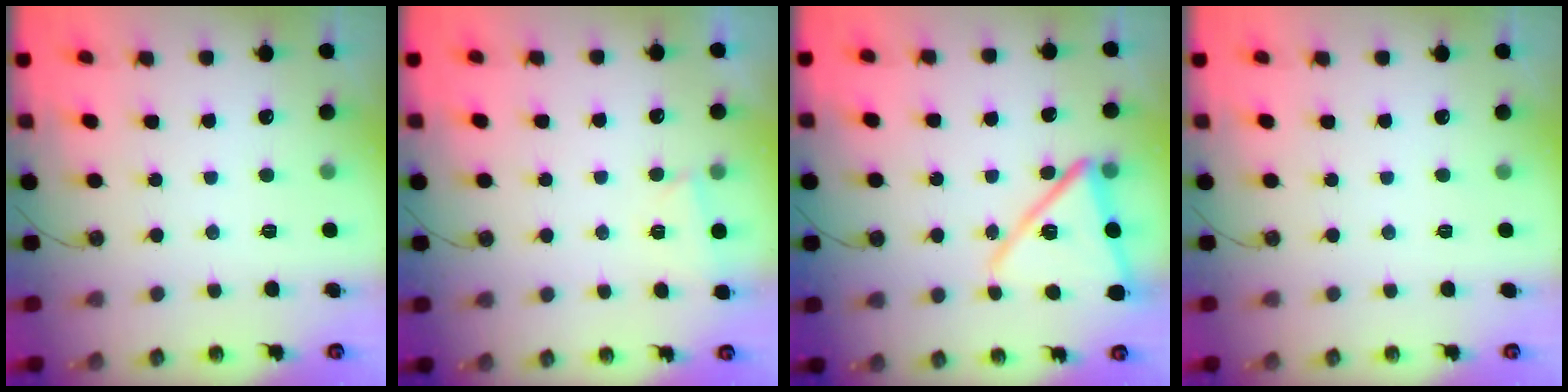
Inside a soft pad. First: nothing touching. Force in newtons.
{"total": 1.7, "press": 1.7, "slide": 0.5}
{"total": 15.0, "press": 14.9, "slide": 1.5}
{"total": 0.0}